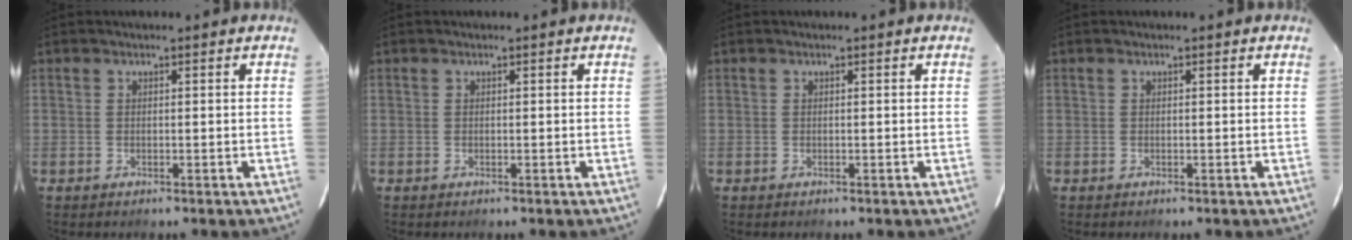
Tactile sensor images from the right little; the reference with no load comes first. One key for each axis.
{"total": 0.0}
{"total": 0.0}
{"total": 0.0}